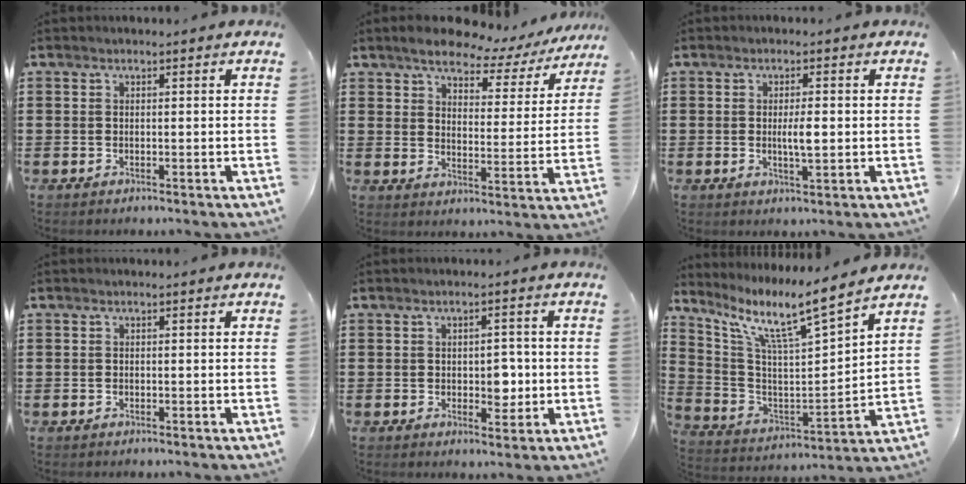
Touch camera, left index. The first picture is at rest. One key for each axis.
{"total": 5.8, "fx": 5.1, "fy": 1.7, "fz": 2.0, "tx": -0.050, "ty": -0.030, "tz": 0.081}
{"total": 3.3, "fx": -0.1, "fy": 0.7, "fz": 3.2, "tx": -0.059, "ty": -0.004, "tz": -0.002}
{"total": 0.0}
{"total": 3.9, "fx": -0.2, "fy": 2.5, "fz": 2.9, "tx": -0.045, "ty": -0.001, "tz": -0.011}
{"total": 9.7, "fx": 7.5, "fy": 0.4, "fz": 6.1, "tx": -0.142, "ty": -0.055, "tz": 0.115}